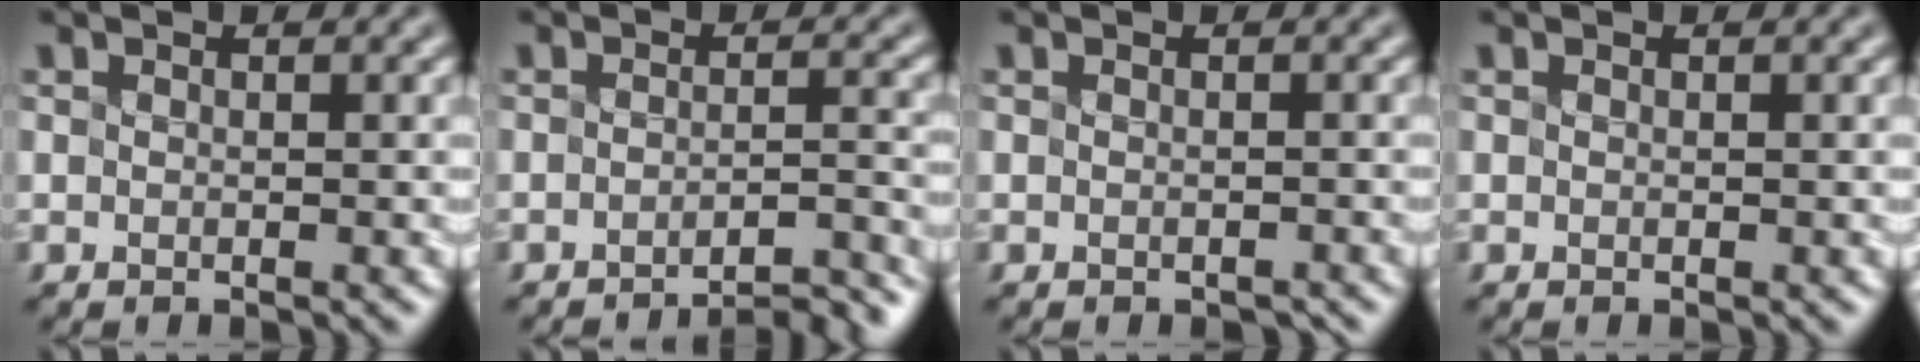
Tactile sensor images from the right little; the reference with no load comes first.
{"total": 4.5, "force": [-3.9, 0.8, 2.2], "torque": [-0.015, 0.014, -0.054]}
{"total": 0.7, "force": [-0.6, 0.1, 0.3], "torque": [-0.005, -0.001, -0.007]}
{"total": 0.0}